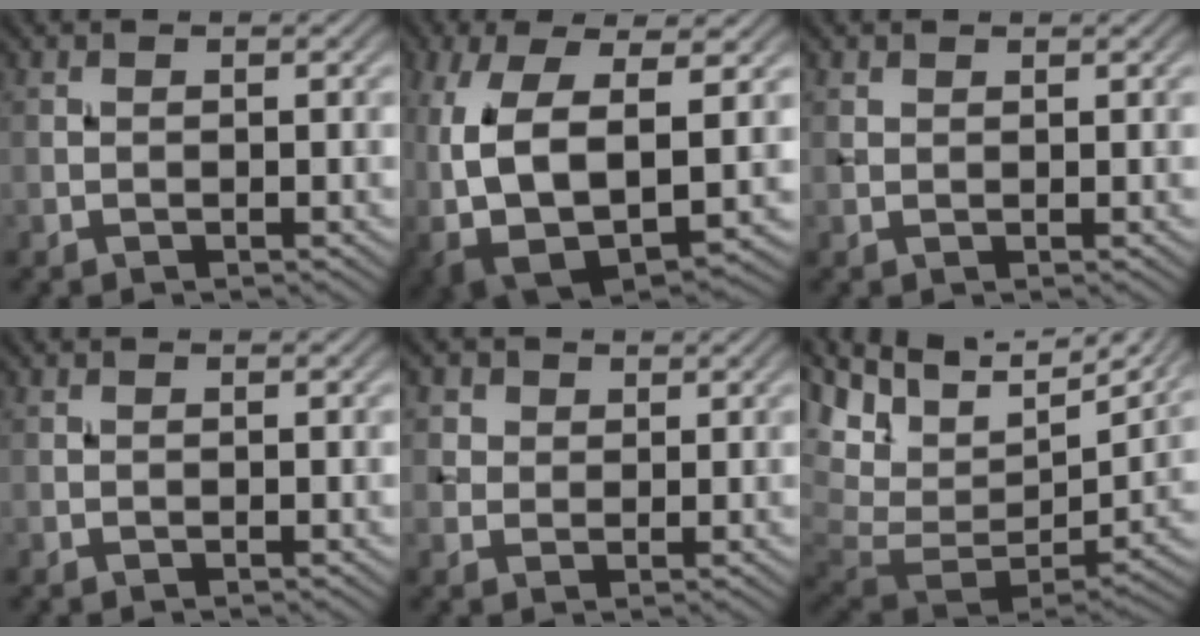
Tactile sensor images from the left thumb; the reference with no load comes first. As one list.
[{"total": 12.7, "force": [0.2, 7.3, 10.5], "torque": [-0.230, -0.023, 0.012]}, {"total": 0.8, "force": [0.7, 0.3, 0.2], "torque": [-0.007, 0.000, 0.015]}, {"total": 0.0}, {"total": 3.0, "force": [1.6, 2.4, 1.0], "torque": [-0.031, -0.006, 0.034]}, {"total": 15.2, "force": [4.4, 8.8, 11.6], "torque": [-0.235, 0.001, 0.116]}]